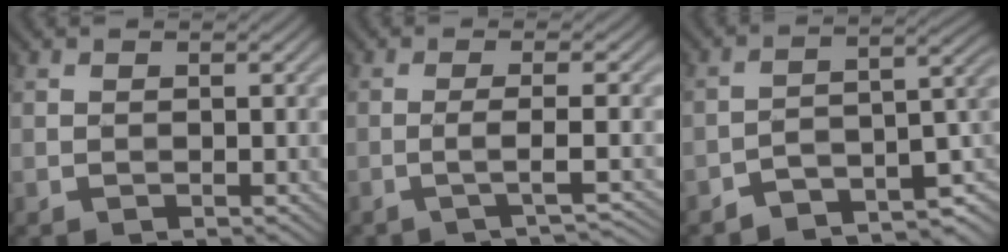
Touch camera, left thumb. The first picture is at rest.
{"total": 3.3, "force": [-1.2, 0.4, 3.0], "torque": [-0.040, 0.010, -0.043]}
{"total": 7.8, "force": [-5.7, 2.7, 4.6], "torque": [-0.055, -0.006, -0.104]}